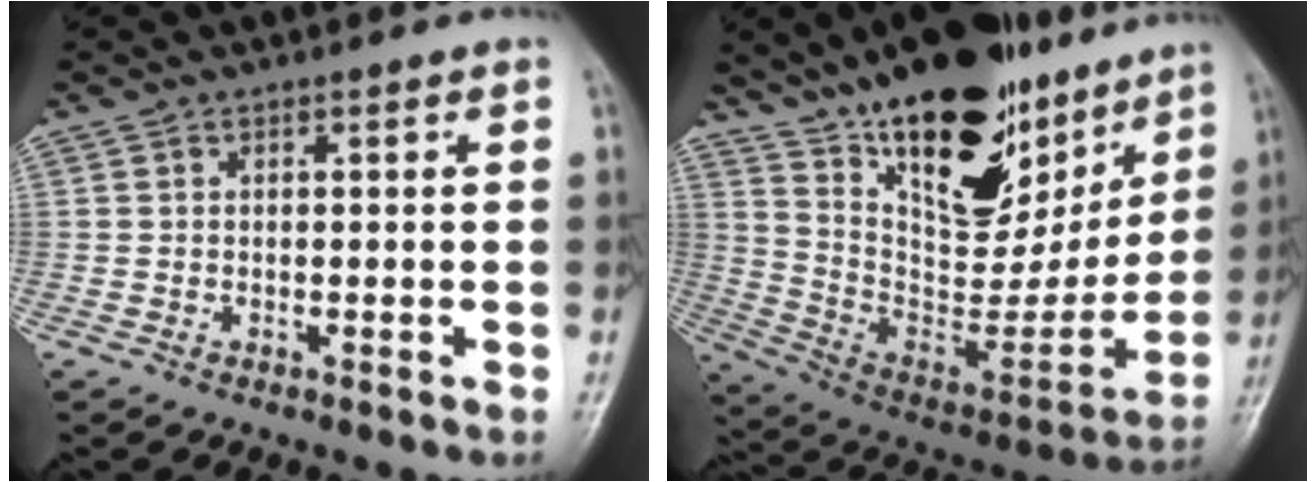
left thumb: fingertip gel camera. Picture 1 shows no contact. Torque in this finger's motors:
{"motor_torque": [2.19, 1.72, 1.66, -1.11, 0.49]}